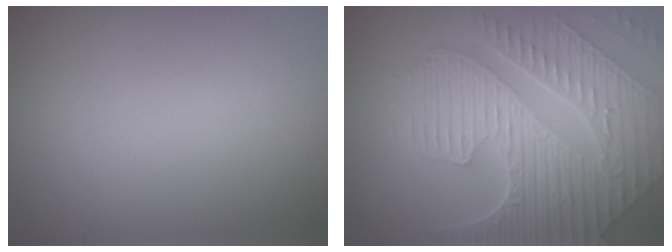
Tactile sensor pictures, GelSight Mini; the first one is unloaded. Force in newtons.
{"total": 9.1, "press": 6.1, "slide": 6.7}